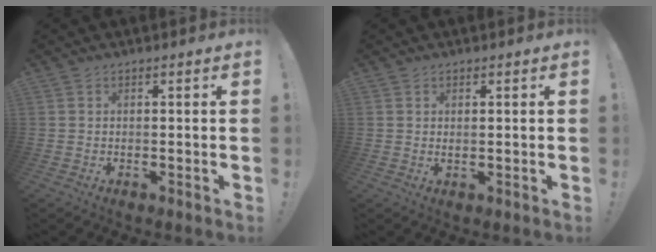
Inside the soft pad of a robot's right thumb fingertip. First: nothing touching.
{"total": 1.0, "force": [0.7, 0.3, 0.7], "torque": [0.000, -0.006, 0.010]}